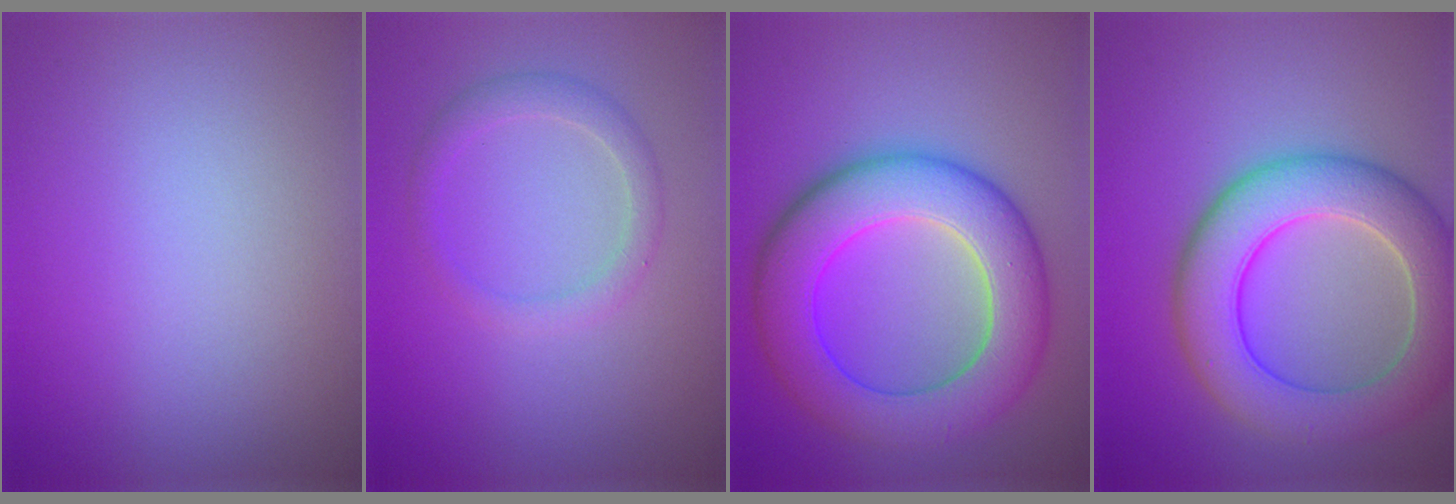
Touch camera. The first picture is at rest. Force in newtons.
{"total": 2.1, "press": 2.1, "slide": 0.2}
{"total": 9.7, "press": 9.7, "slide": 0.1}
{"total": 8.9, "press": 8.8, "slide": 0.7}